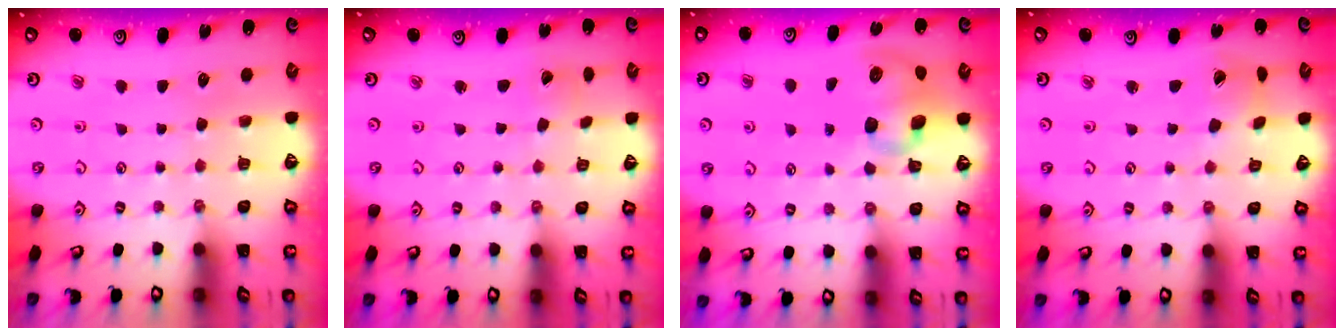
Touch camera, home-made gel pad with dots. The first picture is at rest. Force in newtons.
{"total": 0.8, "press": 0.8, "slide": 0.1}
{"total": 10.9, "press": 10.8, "slide": 1.4}
{"total": 2.8, "press": 2.8, "slide": 0.4}